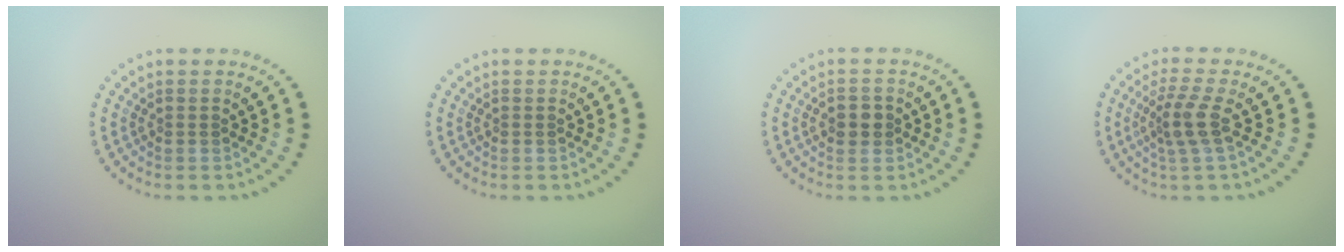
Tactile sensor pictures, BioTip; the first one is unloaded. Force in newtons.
{"total": 0.0}
{"total": 1.9, "press": 1.9, "slide": 0.3}
{"total": 2.8, "press": 2.1, "slide": 1.8}